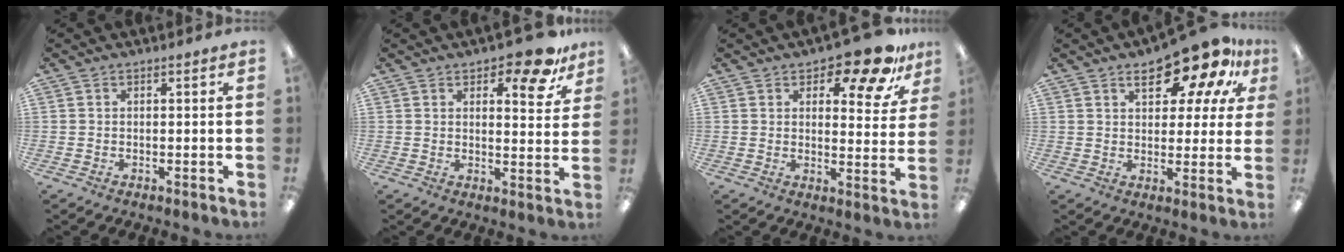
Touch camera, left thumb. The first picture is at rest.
{"total": 9.6, "force": [6.8, 3.4, 5.9], "torque": [-0.068, -0.040, 0.111]}
{"total": 12.1, "force": [8.8, 4.5, 7.1], "torque": [-0.081, -0.057, 0.147]}
{"total": 16.2, "force": [10.3, 6.7, 10.6], "torque": [-0.151, -0.053, 0.170]}